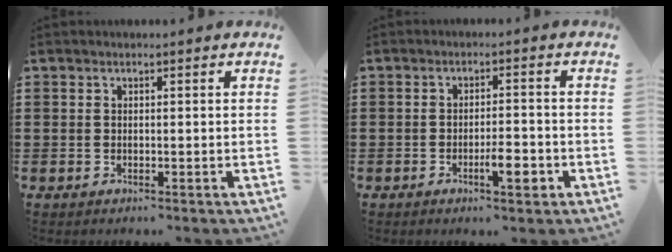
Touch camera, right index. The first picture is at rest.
{"total": 4.5, "force": [-2.0, 1.2, 3.8], "torque": [-0.066, 0.003, -0.035]}